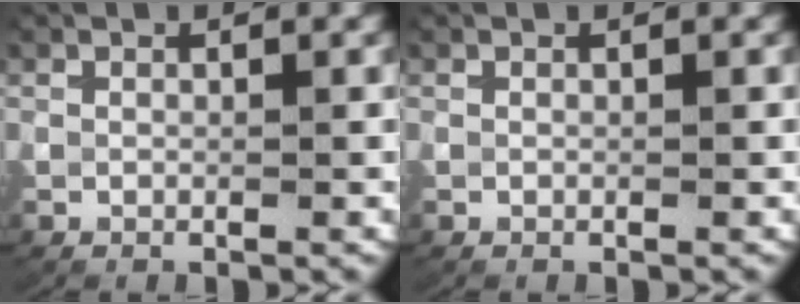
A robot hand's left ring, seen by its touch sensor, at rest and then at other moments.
{"total": 0.0}